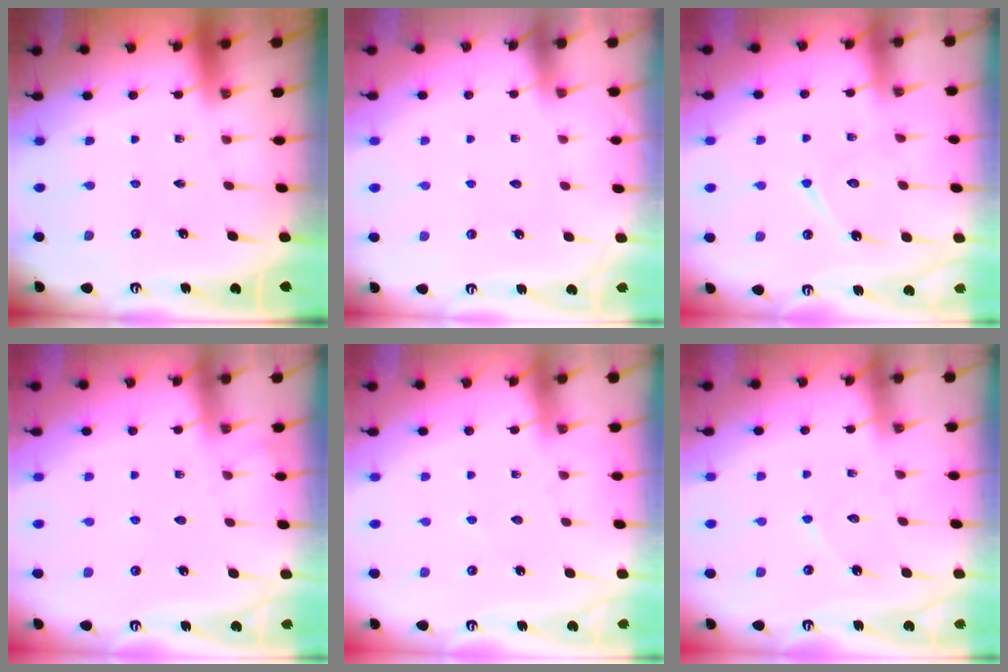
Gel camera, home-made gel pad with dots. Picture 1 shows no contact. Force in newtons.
{"total": 1.0, "press": 1.0, "slide": 0.0}
{"total": 10.8, "press": 10.8, "slide": 0.8}
{"total": 4.9, "press": 4.9, "slide": 0.7}
{"total": 2.3, "press": 2.3, "slide": 0.4}
{"total": 4.1, "press": 4.1, "slide": 0.5}